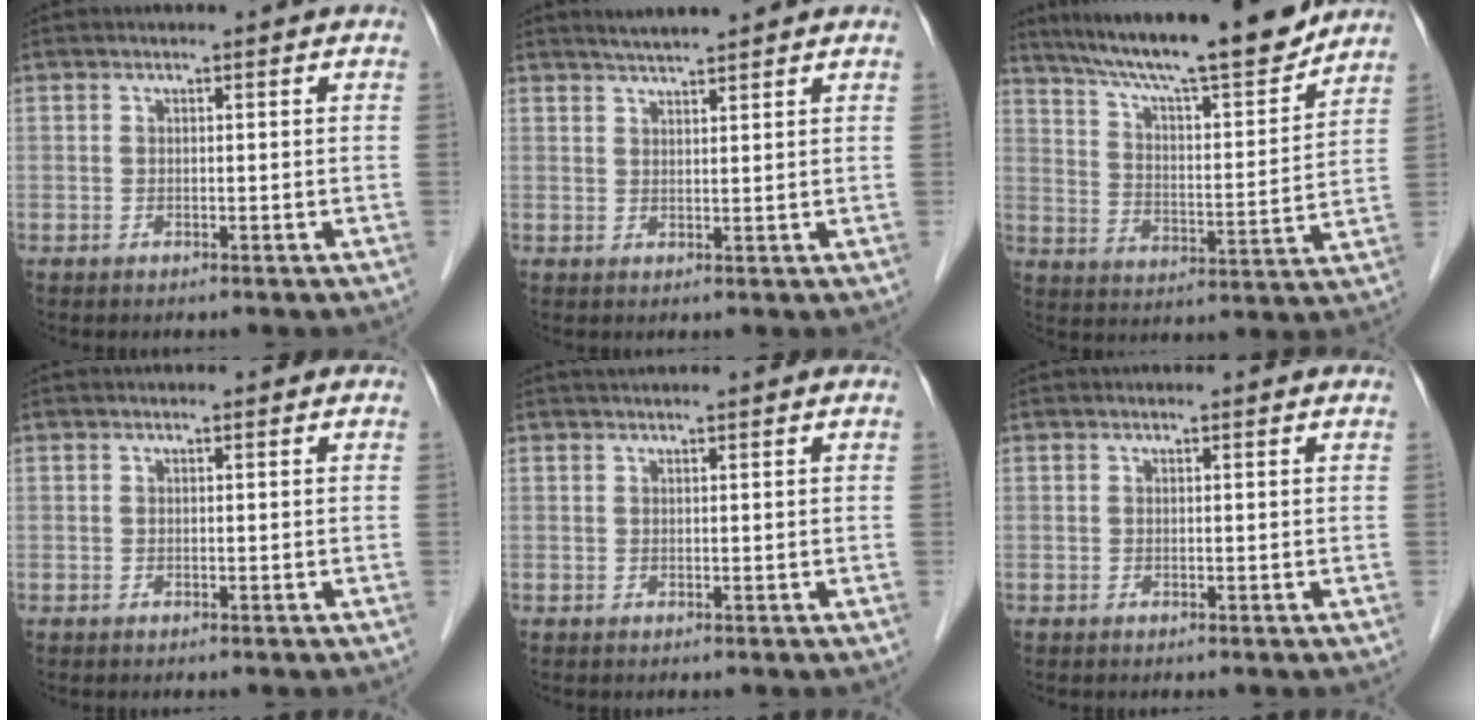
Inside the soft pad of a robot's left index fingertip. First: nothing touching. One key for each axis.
{"total": 4.1, "fx": 3.7, "fy": 0.1, "fz": 1.7, "tx": -0.028, "ty": 0.018, "tz": 0.060}
{"total": 18.9, "fx": 16.5, "fy": 1.3, "fz": 9.0, "tx": -0.147, "ty": 0.002, "tz": 0.254}
{"total": 0.0}
{"total": 1.4, "fx": 1.3, "fy": -0.3, "fz": 0.5, "tx": -0.006, "ty": 0.015, "tz": 0.030}
{"total": 0.6, "fx": 0.6, "fy": 0.1, "fz": 0.1, "tx": -0.004, "ty": 0.004, "tz": 0.006}